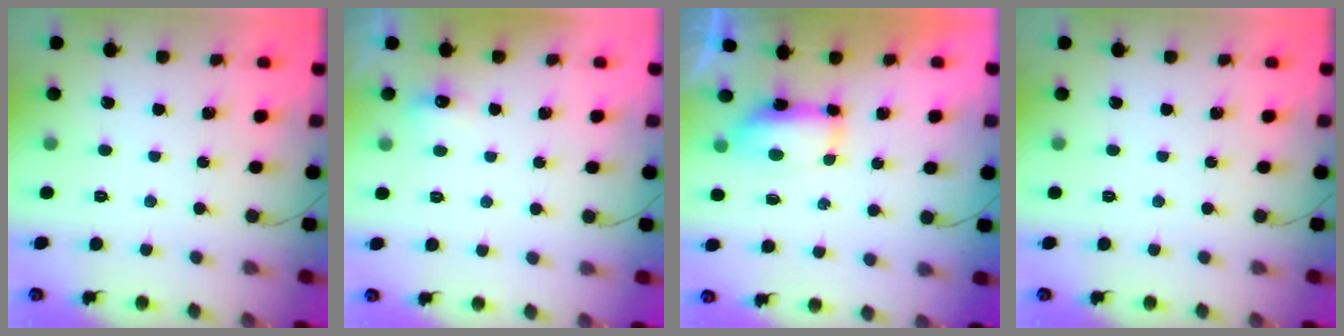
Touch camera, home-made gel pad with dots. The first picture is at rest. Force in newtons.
{"total": 4.2, "press": 4.1, "slide": 1.0}
{"total": 6.6, "press": 6.6, "slide": 0.4}
{"total": 0.0}